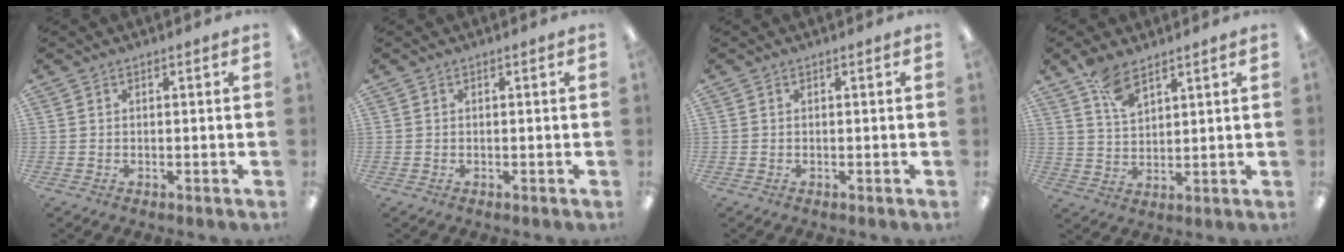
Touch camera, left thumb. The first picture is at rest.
{"total": 0.0}
{"total": 0.0}
{"total": 7.4, "force": [5.3, 3.1, 4.1], "torque": [-0.077, -0.024, 0.098]}